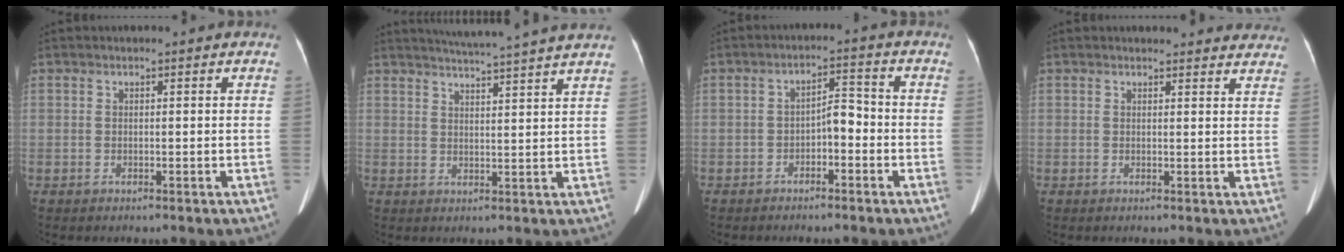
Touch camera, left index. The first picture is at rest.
{"total": 12.8, "force": [11.6, -1.5, 5.2], "torque": [-0.087, -0.008, 0.145]}
{"total": 3.7, "force": [-1.5, 1.5, 3.0], "torque": [-0.050, 0.020, -0.027]}
{"total": 11.2, "force": [10.7, 2.5, 2.1], "torque": [0.008, -0.005, 0.094]}